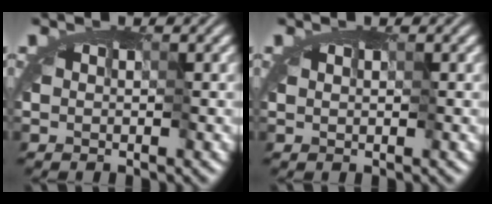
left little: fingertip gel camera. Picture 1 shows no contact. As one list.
[{"total": 0.0}]